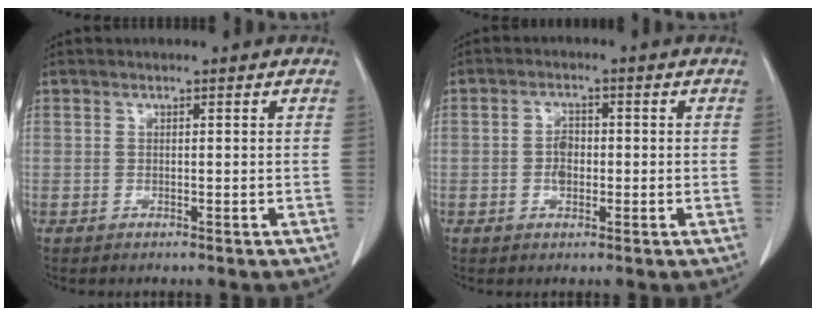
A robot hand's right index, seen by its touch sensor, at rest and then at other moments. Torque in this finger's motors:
{"motor_torque": [0.46, -0.01, 0.08, 0.03]}